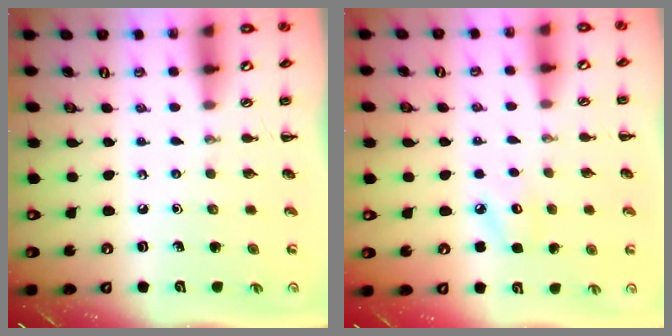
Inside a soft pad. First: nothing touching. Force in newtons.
{"total": 5.2, "press": 5.0, "slide": 1.5}